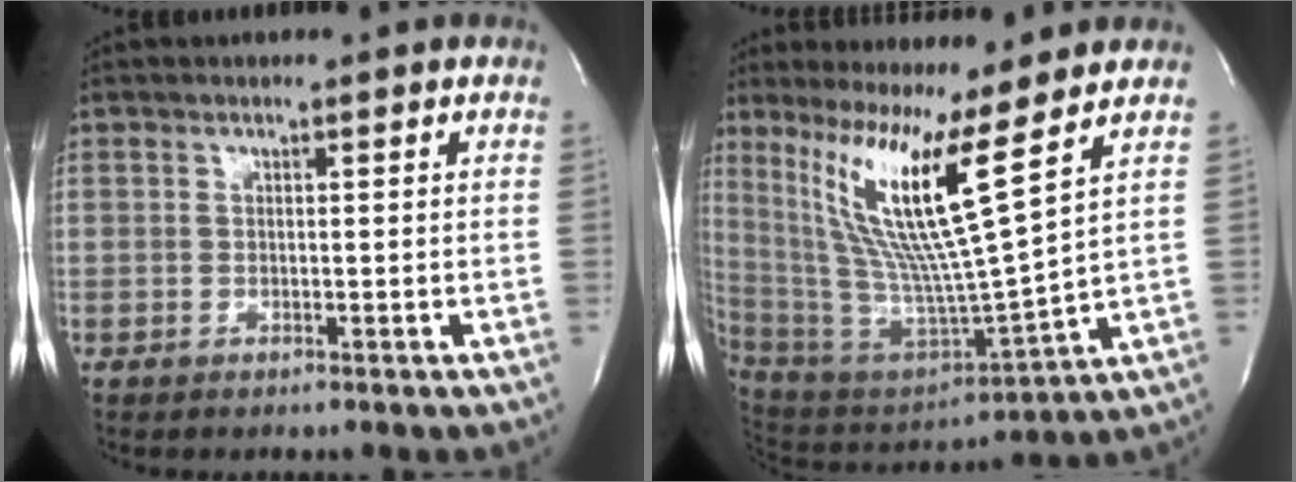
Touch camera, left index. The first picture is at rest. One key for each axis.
{"total": 16.9, "fx": 8.6, "fy": -1.9, "fz": 14.4, "tx": -0.284, "ty": -0.027, "tz": 0.156}